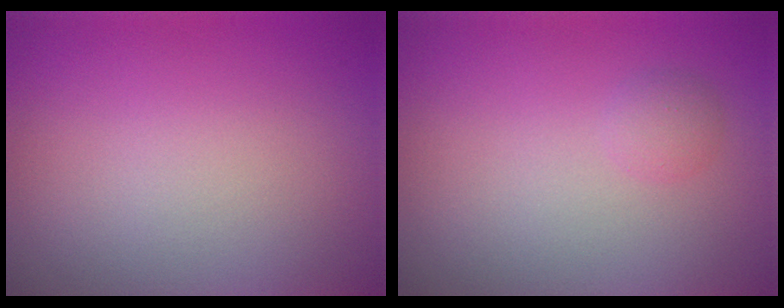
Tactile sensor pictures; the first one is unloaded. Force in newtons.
{"total": 1.1, "press": 1.1, "slide": 0.1}